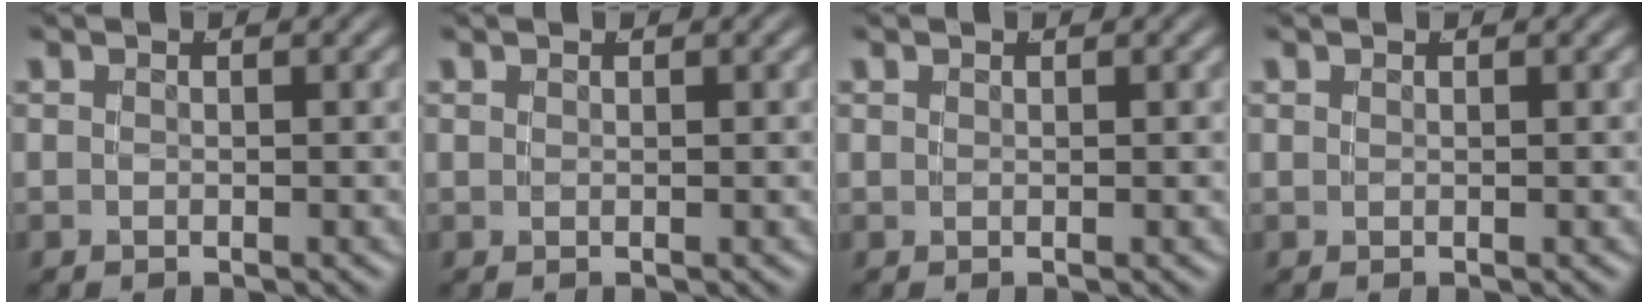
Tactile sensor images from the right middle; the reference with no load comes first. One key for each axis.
{"total": 0.0}
{"total": 0.0}
{"total": 0.0}